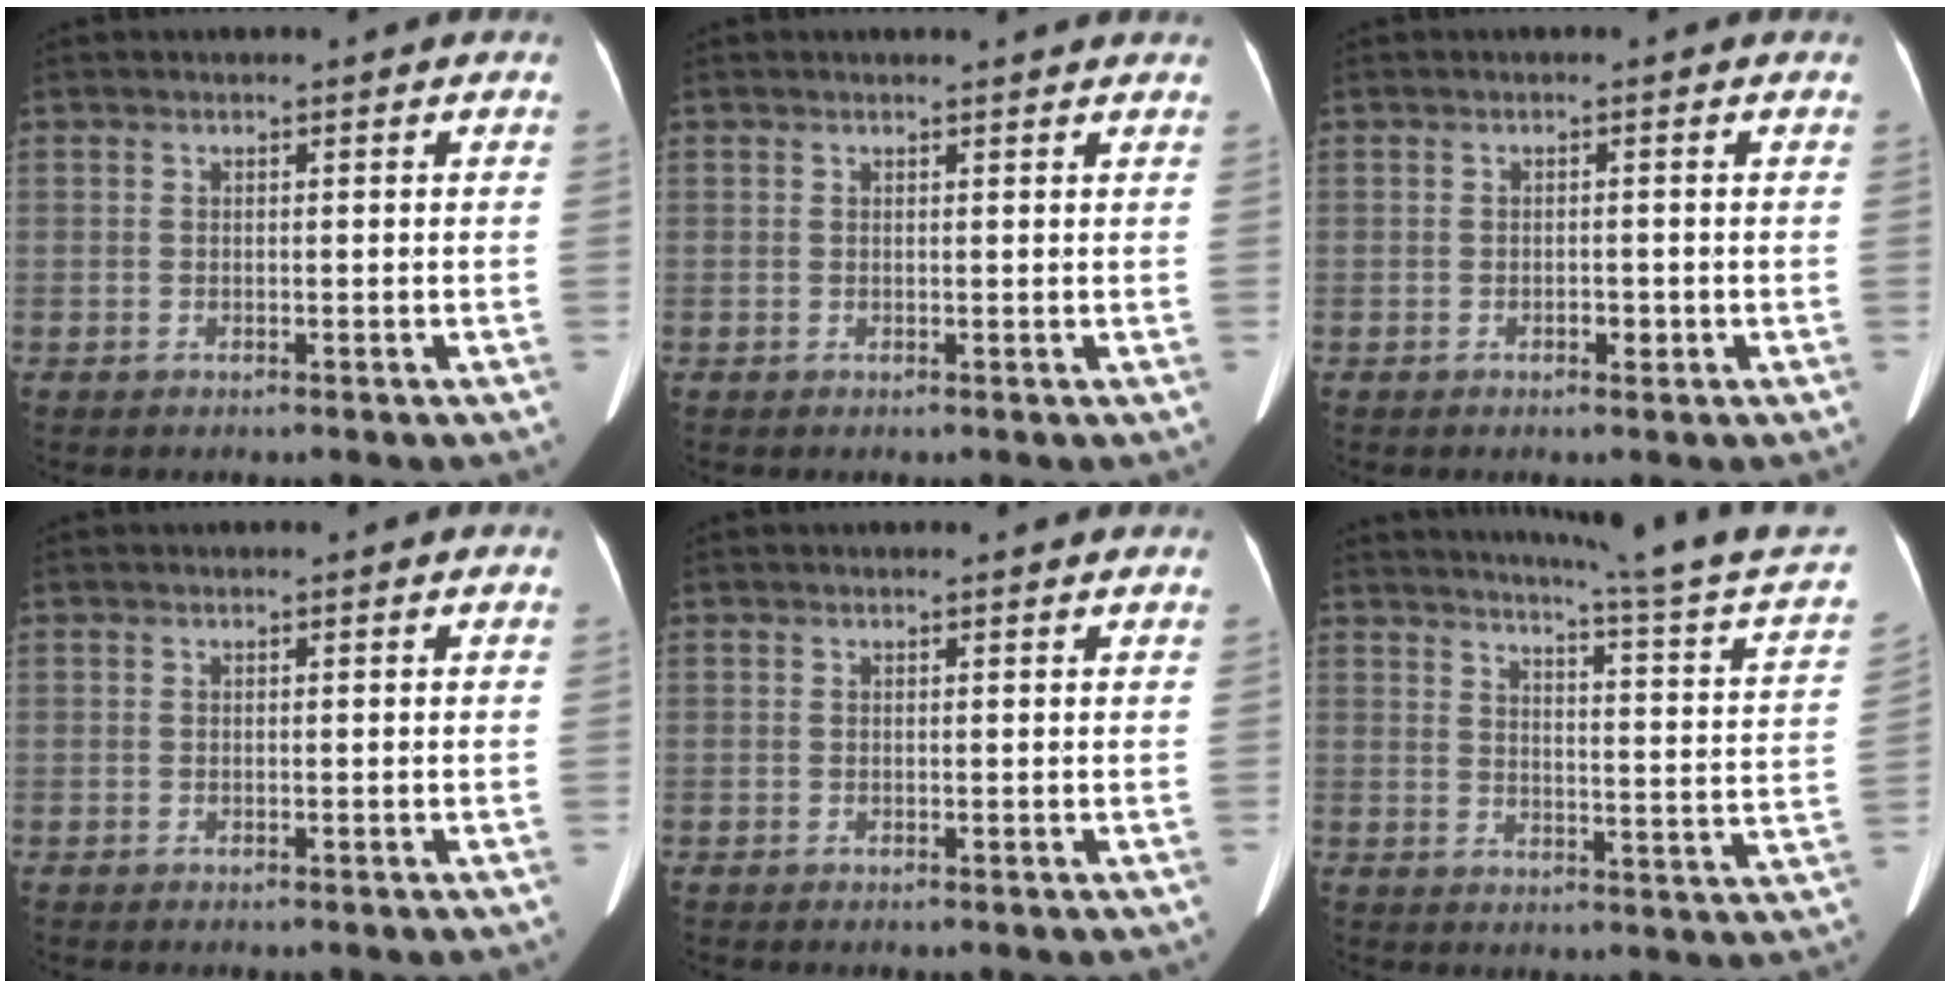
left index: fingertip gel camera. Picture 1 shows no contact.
{"total": 3.1, "force": [3.0, 0.1, 0.8], "torque": [-0.014, 0.006, 0.027]}
{"total": 1.2, "force": [-0.5, 0.7, 0.8], "torque": [-0.013, 0.001, -0.005]}
{"total": 0.0}
{"total": 1.2, "force": [1.2, 0.1, 0.2], "torque": [-0.010, 0.003, 0.009]}
{"total": 19.3, "force": [17.3, -2.8, 8.1], "torque": [-0.128, -0.088, 0.204]}